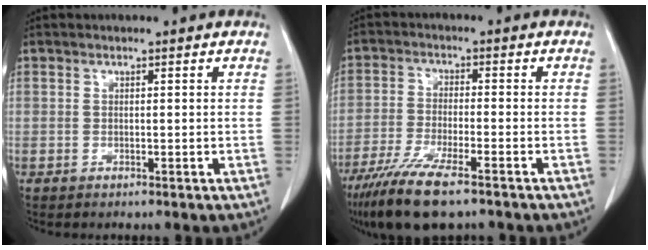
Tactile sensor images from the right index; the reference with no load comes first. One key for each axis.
{"total": 11.1, "fx": -8.0, "fy": 1.8, "fz": 7.4, "tx": -0.135, "ty": -0.029, "tz": -0.137}